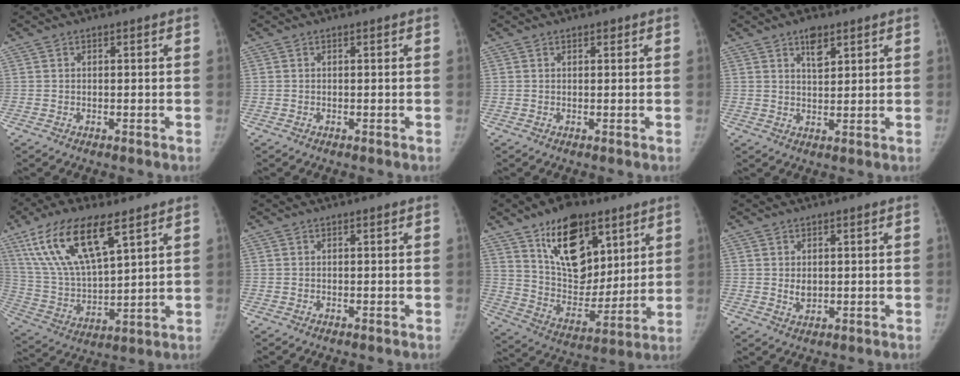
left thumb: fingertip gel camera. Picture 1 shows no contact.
{"total": 0.0}
{"total": 0.8, "force": [0.6, 0.4, 0.4], "torque": [-0.002, -0.003, 0.007]}
{"total": 4.4, "force": [2.7, 2.1, 2.8], "torque": [-0.031, -0.017, 0.044]}
{"total": 18.4, "force": [9.9, 6.6, 14.0], "torque": [-0.264, -0.028, 0.196]}
{"total": 0.0}
{"total": 20.0, "force": [10.9, 11.5, 12.2], "torque": [-0.141, -0.061, 0.190]}
{"total": 2.6, "force": [0.4, 1.9, 1.8], "torque": [-0.022, -0.007, 0.012]}